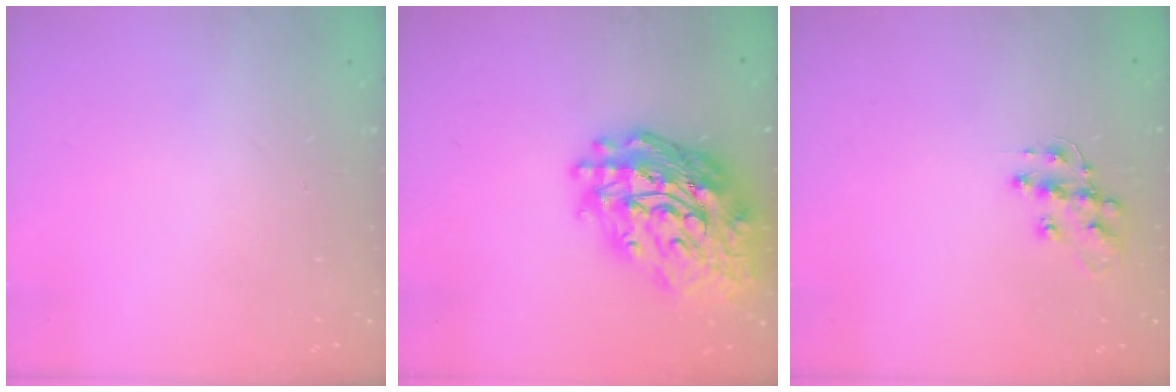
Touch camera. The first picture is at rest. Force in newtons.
{"total": 24.3, "press": 24.2, "slide": 2.6}
{"total": 10.7, "press": 10.7, "slide": 0.7}